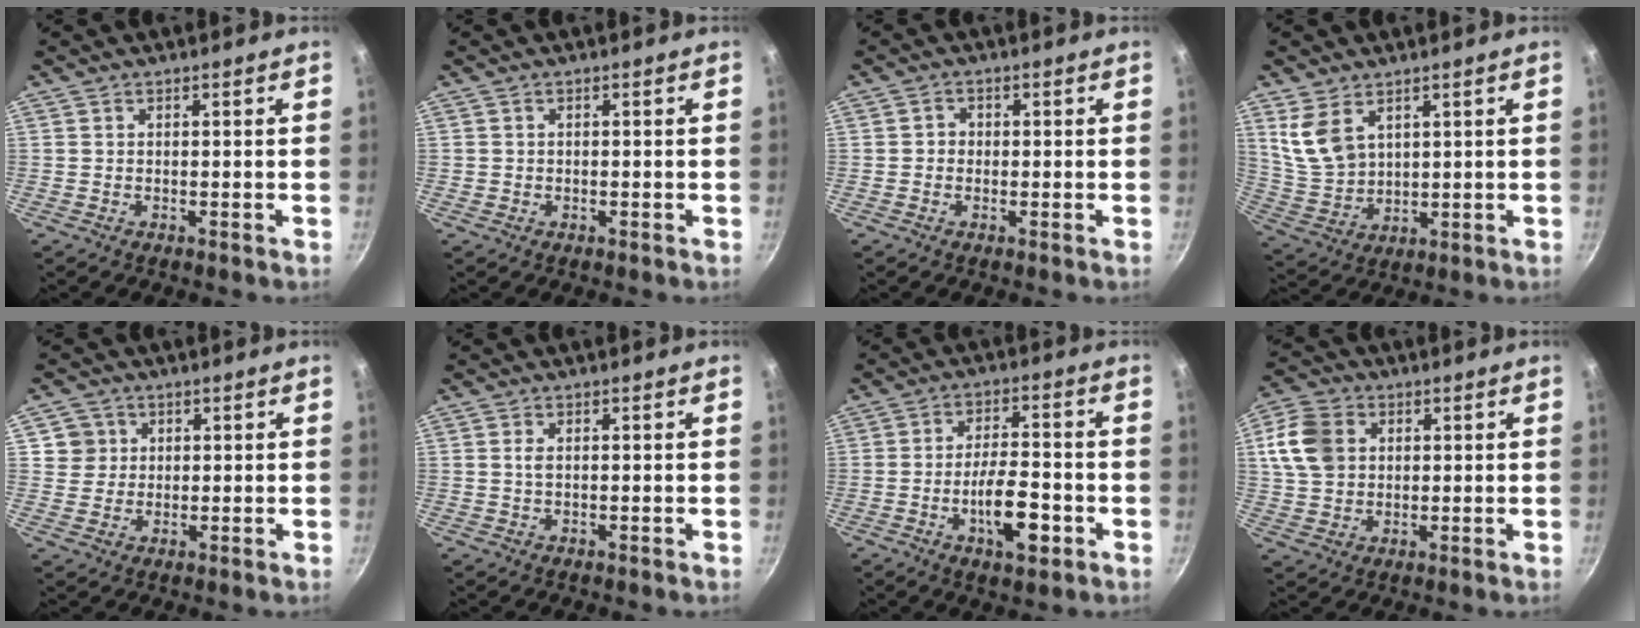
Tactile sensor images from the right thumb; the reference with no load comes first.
{"total": 0.5, "force": [-0.2, 0.5, 0.2], "torque": [-0.003, 0.002, -0.002]}
{"total": 2.0, "force": [-0.1, 1.8, 0.8], "torque": [-0.006, 0.005, -0.006]}
{"total": 8.7, "force": [4.4, 5.4, 5.3], "torque": [-0.093, -0.027, 0.104]}
{"total": 4.4, "force": [1.2, 4.2, 0.4], "torque": [0.027, 0.008, 0.016]}
{"total": 1.3, "force": [0.2, 0.6, 1.1], "torque": [-0.021, 0.001, 0.003]}
{"total": 10.0, "force": [-3.7, 3.9, 8.4], "torque": [-0.129, 0.022, -0.061]}
{"total": 10.8, "force": [2.6, 8.4, 6.2], "torque": [-0.107, 0.003, 0.041]}